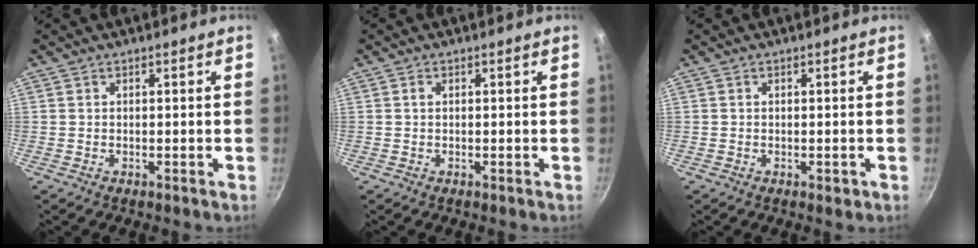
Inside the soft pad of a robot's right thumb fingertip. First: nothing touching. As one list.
[{"total": 0.6, "force": [0.1, 0.5, 0.4], "torque": [-0.007, 0.003, 0.003]}, {"total": 1.2, "force": [-0.4, 0.7, 0.8], "torque": [-0.009, 0.001, -0.005]}]